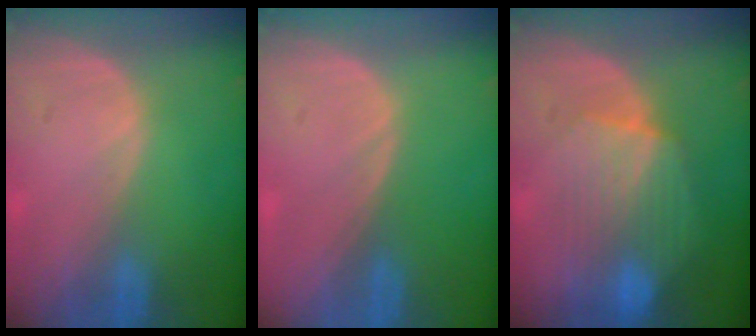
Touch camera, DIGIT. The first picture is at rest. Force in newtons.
{"total": 0.0}
{"total": 8.4, "press": 8.0, "slide": 2.3}